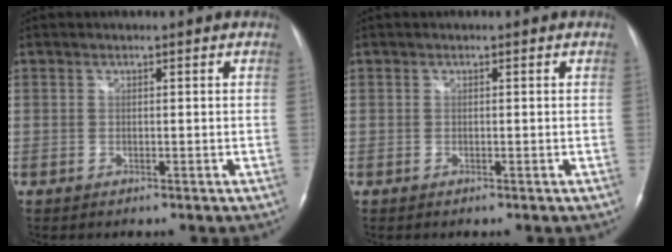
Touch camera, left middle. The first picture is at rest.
{"total": 0.0}